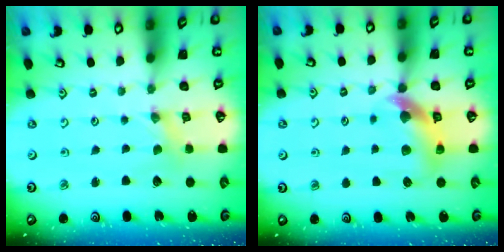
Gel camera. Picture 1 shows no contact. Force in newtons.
{"total": 9.9, "press": 9.8, "slide": 1.6}